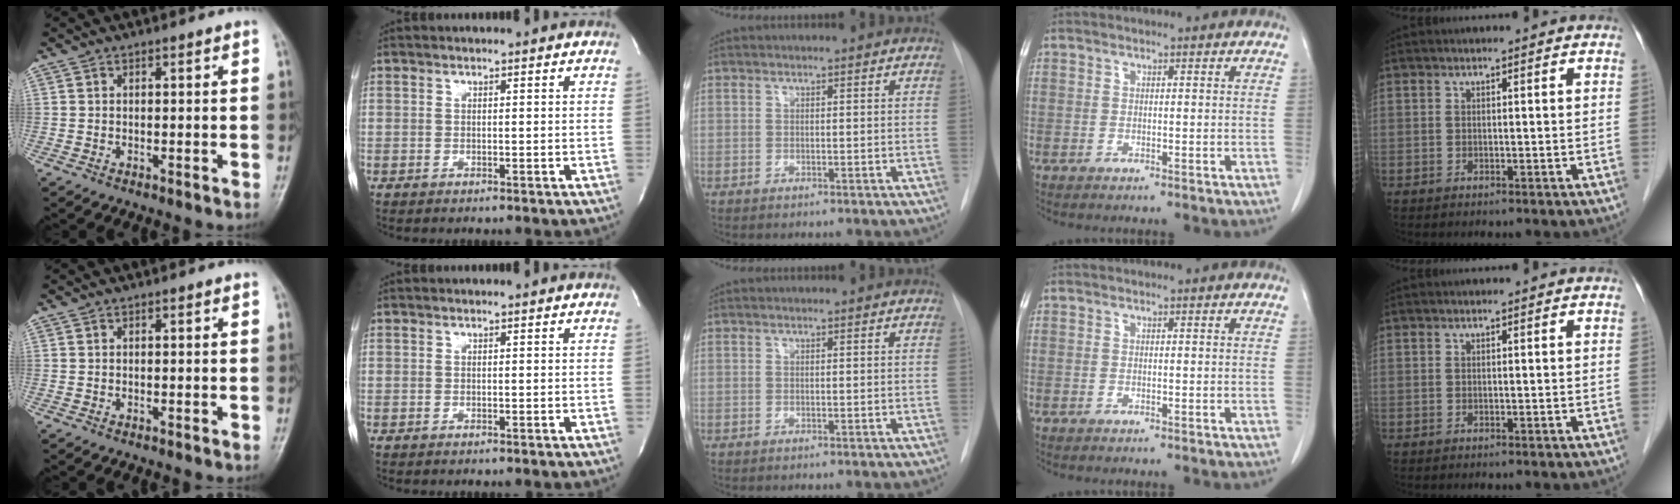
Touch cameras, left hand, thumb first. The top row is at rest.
{}